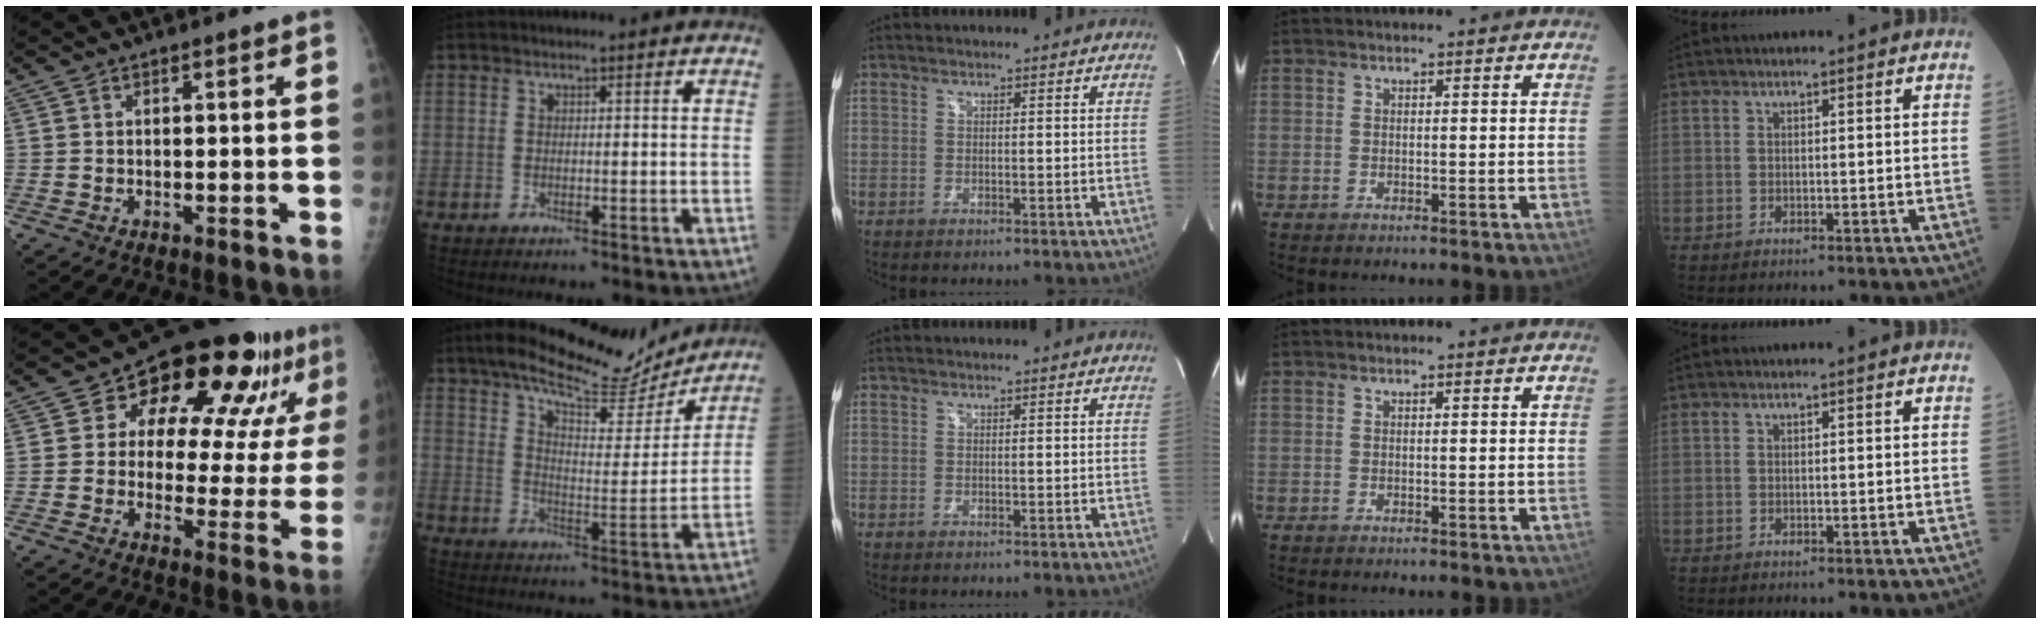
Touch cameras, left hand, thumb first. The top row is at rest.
{"thumb": {"total": 19.7, "force": [9.7, 9.4, 14.3], "torque": [-0.148, -0.011, 0.134]}, "index": {"total": 15.5, "force": [13.8, 3.1, 6.4], "torque": [-0.101, -0.012, 0.199]}}